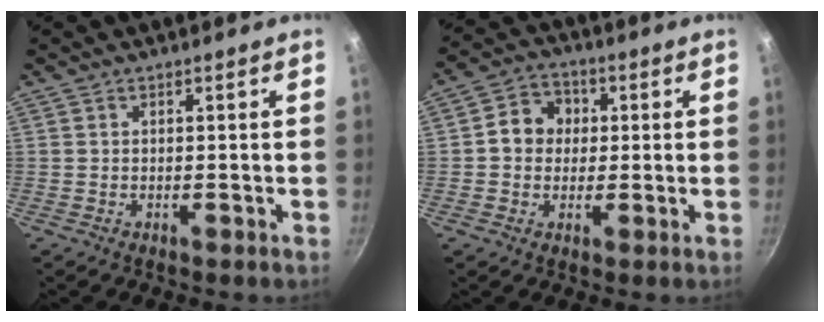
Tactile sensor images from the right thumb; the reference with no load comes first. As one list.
[{"total": 7.5, "force": [0.8, 6.6, 3.5], "torque": [-0.023, 0.013, -0.002]}]